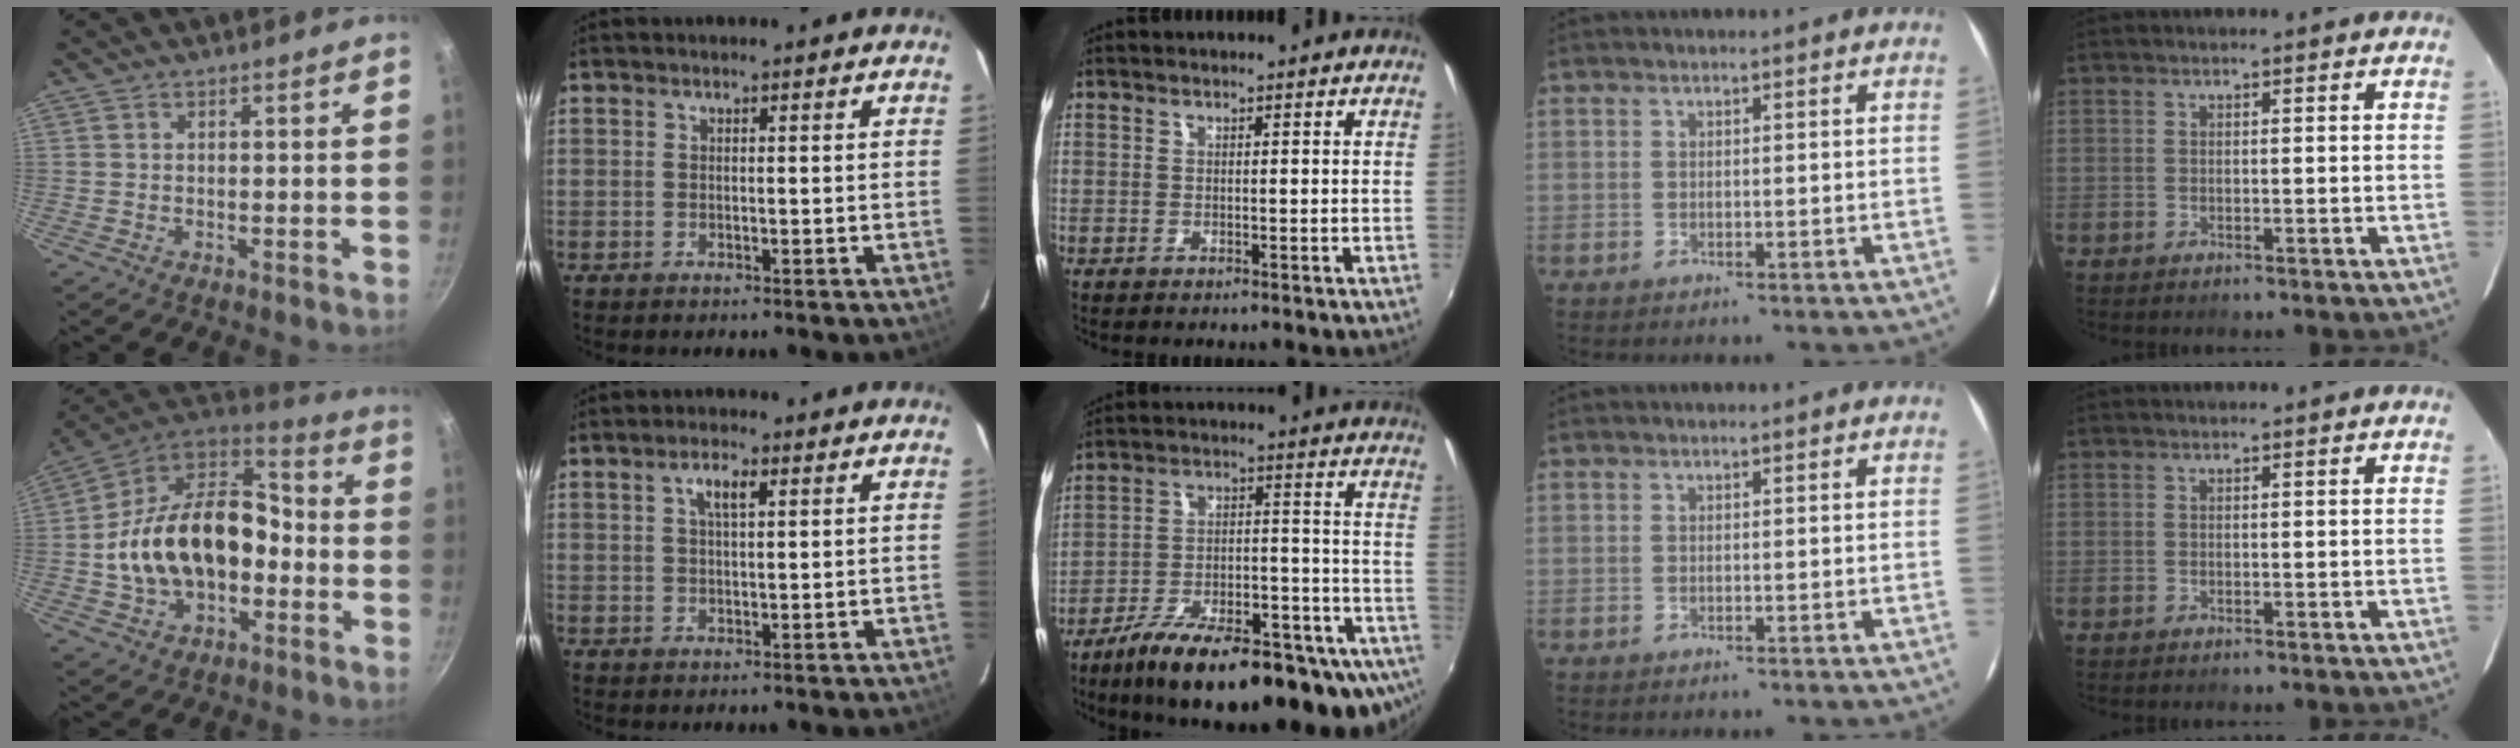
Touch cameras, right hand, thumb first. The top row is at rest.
{"thumb": {"total": 22.3, "force": [-3.4, 15.0, 16.2], "torque": [-0.266, 0.063, -0.062]}, "index": {"total": 3.4, "force": [1.3, 1.2, 2.9], "torque": [-0.053, 0.008, 0.024]}, "middle": {"total": 28.0, "force": [-19.9, 8.6, 17.8], "torque": [-0.257, -0.031, -0.273]}}